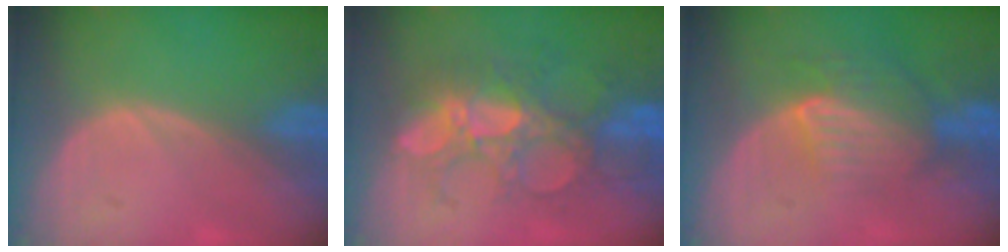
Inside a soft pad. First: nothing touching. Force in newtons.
{"total": 9.8, "press": 9.2, "slide": 3.4}
{"total": 7.6, "press": 7.2, "slide": 2.2}